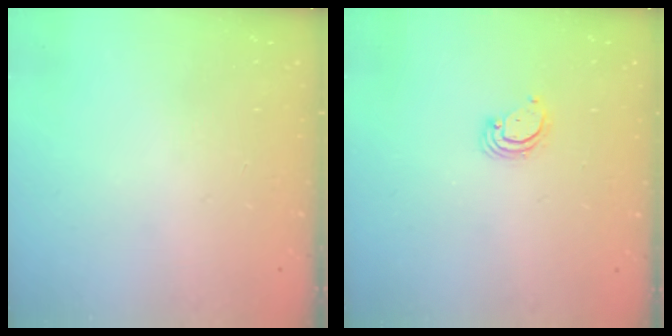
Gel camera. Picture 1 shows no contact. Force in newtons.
{"total": 2.9, "press": 2.9, "slide": 0.3}